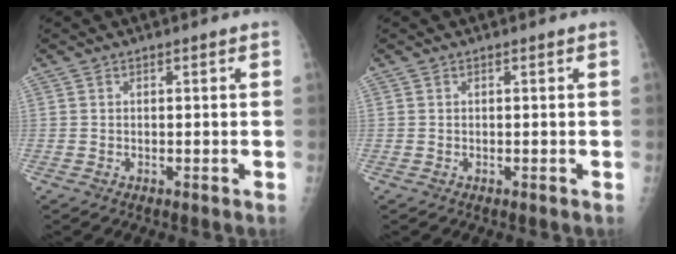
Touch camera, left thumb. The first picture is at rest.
{"total": 0.0}